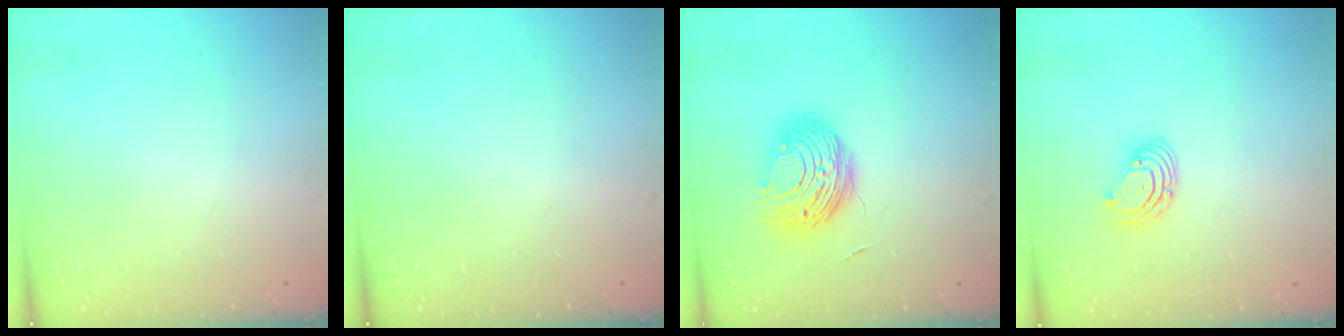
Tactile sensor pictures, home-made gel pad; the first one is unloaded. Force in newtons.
{"total": 0.0}
{"total": 11.4, "press": 11.3, "slide": 0.5}
{"total": 4.8, "press": 4.7, "slide": 0.5}